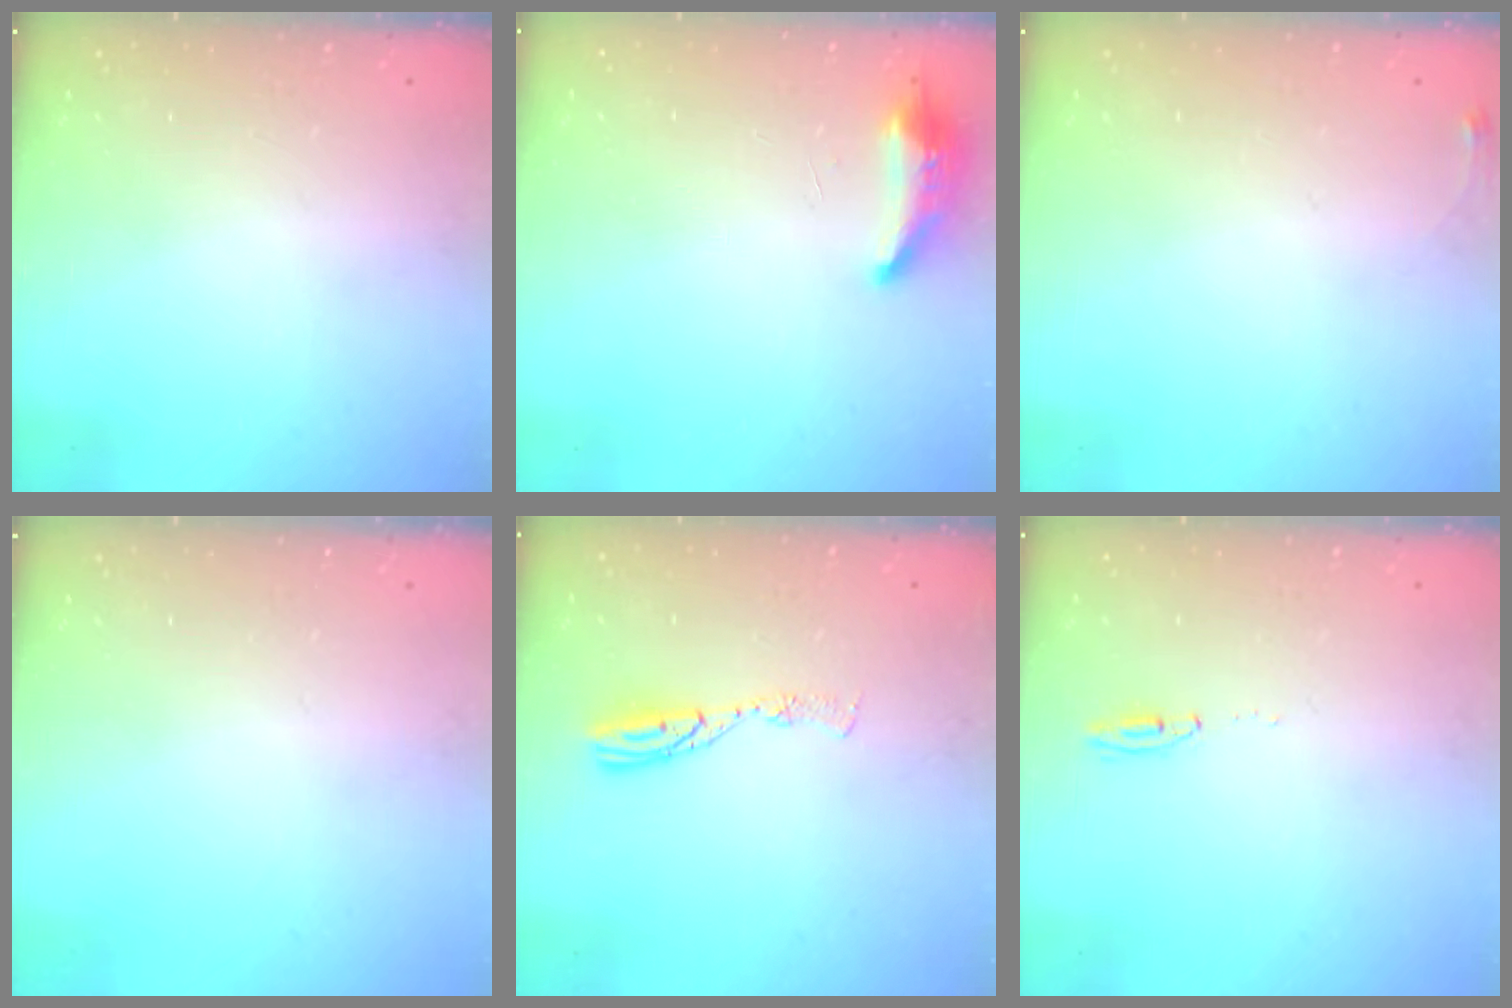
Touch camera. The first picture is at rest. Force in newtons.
{"total": 8.3, "press": 8.1, "slide": 1.5}
{"total": 3.4, "press": 3.4, "slide": 0.5}
{"total": 0.0}
{"total": 7.8, "press": 7.8, "slide": 0.8}
{"total": 4.1, "press": 3.1, "slide": 2.6}